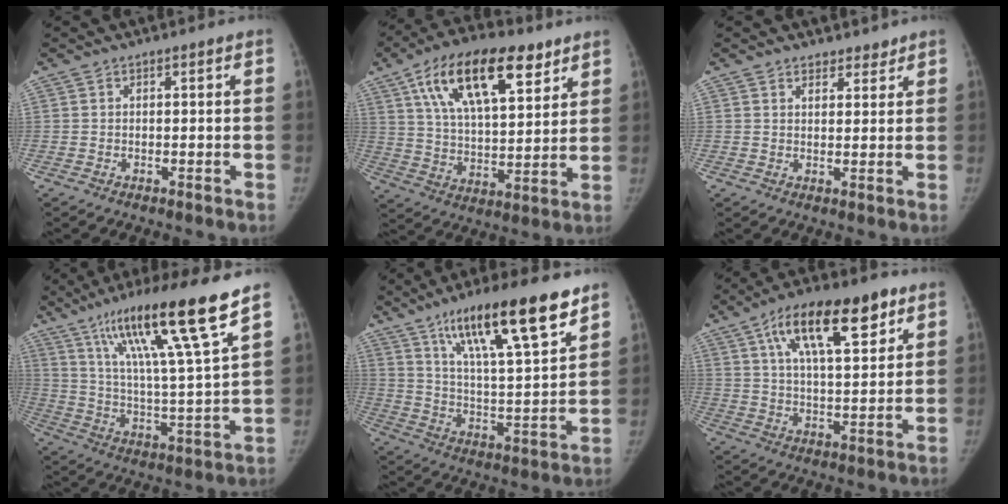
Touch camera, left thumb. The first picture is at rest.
{"total": 21.2, "force": [11.1, 9.5, 15.4], "torque": [-0.235, -0.023, 0.193]}
{"total": 3.1, "force": [2.5, 1.7, 0.5], "torque": [0.017, -0.016, 0.035]}
{"total": 20.4, "force": [13.0, 1.1, 15.6], "torque": [-0.251, -0.052, 0.223]}
{"total": 21.3, "force": [13.5, 4.3, 16.0], "torque": [-0.243, -0.051, 0.228]}
{"total": 18.6, "force": [9.3, 7.2, 14.4], "torque": [-0.210, -0.016, 0.156]}